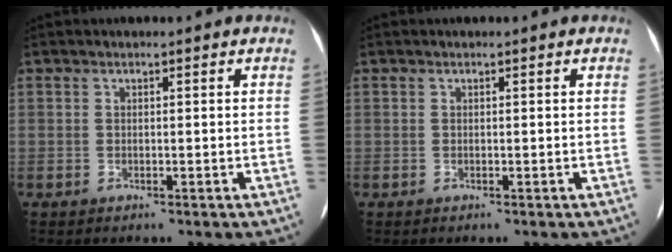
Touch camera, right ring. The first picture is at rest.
{"total": 0.0}